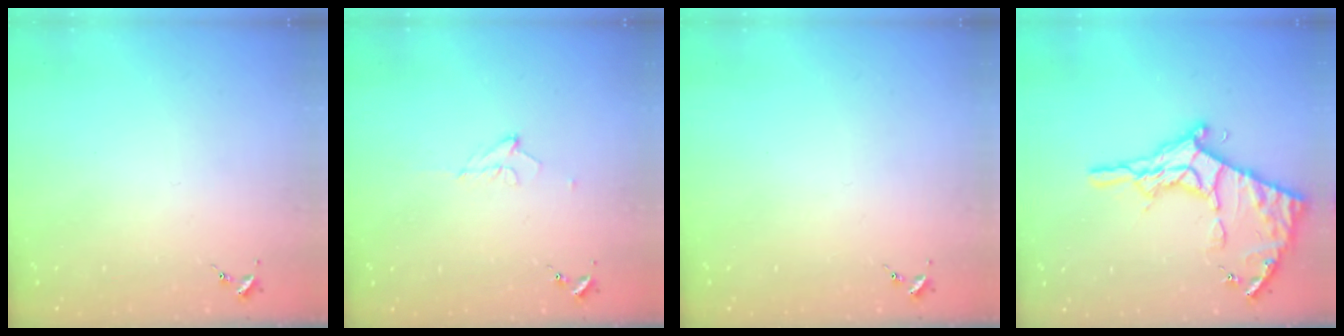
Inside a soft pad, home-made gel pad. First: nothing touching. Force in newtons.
{"total": 7.2, "press": 7.1, "slide": 1.3}
{"total": 0.0}
{"total": 19.0, "press": 18.9, "slide": 1.4}